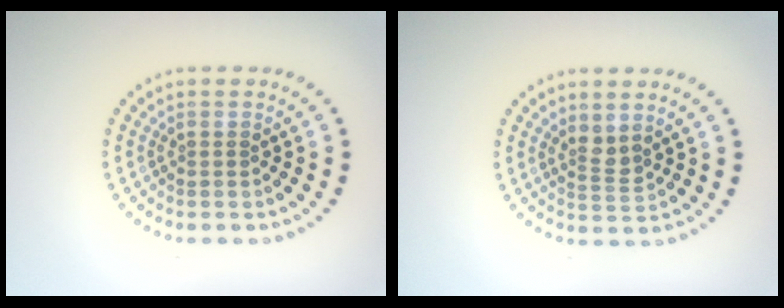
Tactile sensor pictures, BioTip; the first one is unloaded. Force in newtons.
{"total": 1.7, "press": 1.3, "slide": 1.1}